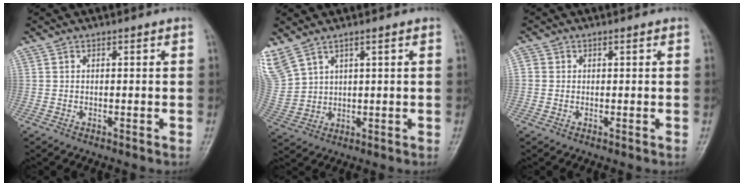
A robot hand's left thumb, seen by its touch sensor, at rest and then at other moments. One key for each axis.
{"total": 9.9, "fx": 6.1, "fy": 5.1, "fz": 5.8, "tx": -0.150, "ty": -0.017, "tz": 0.141}
{"total": 1.7, "fx": 0.3, "fy": 1.4, "fz": 0.9, "tx": -0.011, "ty": 0.005, "tz": 0.007}